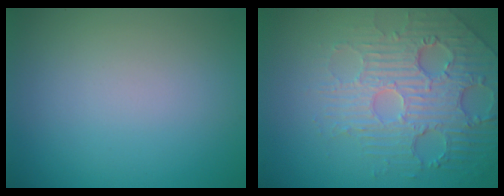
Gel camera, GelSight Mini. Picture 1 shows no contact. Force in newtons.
{"total": 5.6, "press": 4.7, "slide": 3.0}